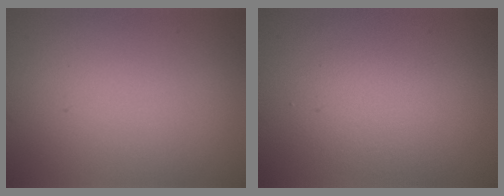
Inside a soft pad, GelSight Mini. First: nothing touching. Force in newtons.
{"total": 2.4, "press": 2.4, "slide": 0.2}